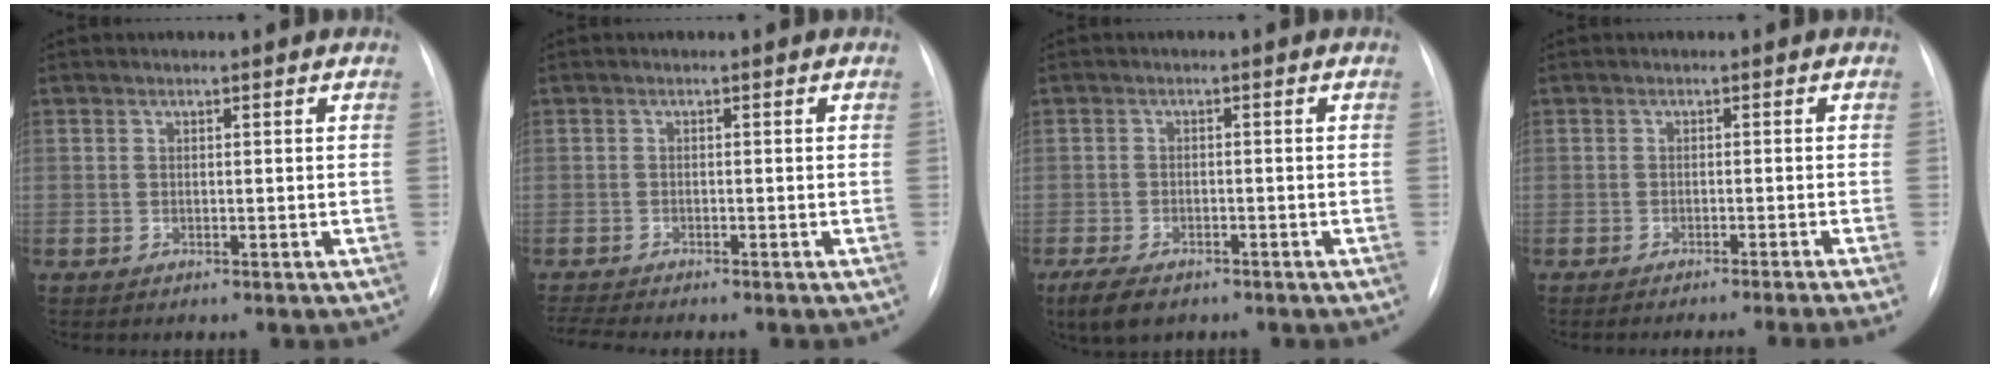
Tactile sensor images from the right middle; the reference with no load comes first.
{"total": 3.7, "force": [-3.4, -0.4, 1.4], "torque": [-0.032, -0.012, -0.054]}
{"total": 5.6, "force": [-4.0, 2.3, 3.1], "torque": [-0.066, -0.014, -0.062]}
{"total": 8.0, "force": [-6.9, -2.3, 3.3], "torque": [-0.012, -0.019, -0.085]}